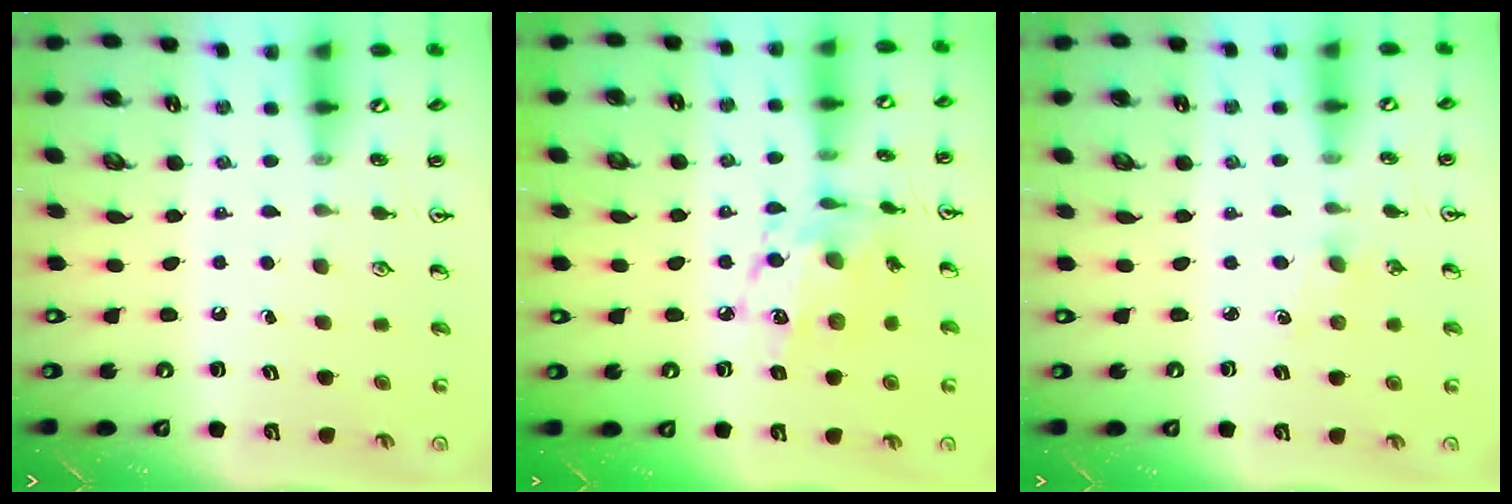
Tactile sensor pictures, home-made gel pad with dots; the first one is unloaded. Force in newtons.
{"total": 12.4, "press": 12.4, "slide": 0.9}
{"total": 1.2, "press": 1.2, "slide": 0.3}